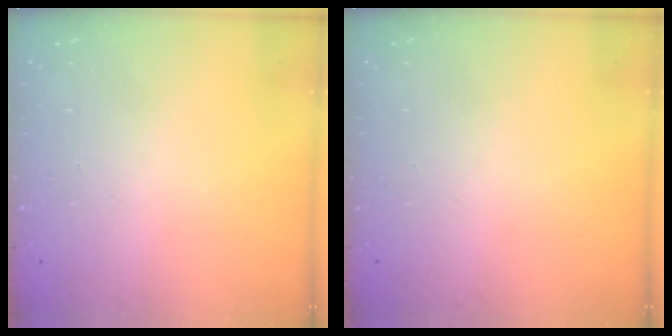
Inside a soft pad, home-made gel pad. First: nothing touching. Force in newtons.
{"total": 0.0}